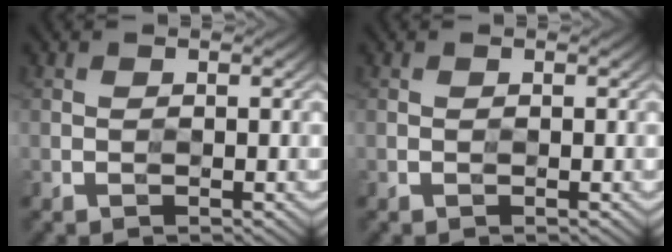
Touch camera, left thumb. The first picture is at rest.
{"total": 0.0}